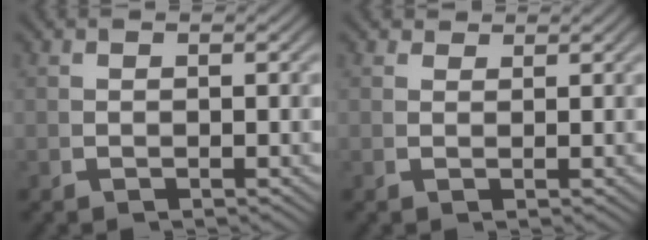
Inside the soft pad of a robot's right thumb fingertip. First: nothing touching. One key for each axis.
{"total": 1.5, "fx": 1.5, "fy": 0.4, "fz": 0.1, "tx": 0.007, "ty": 0.004, "tz": 0.025}